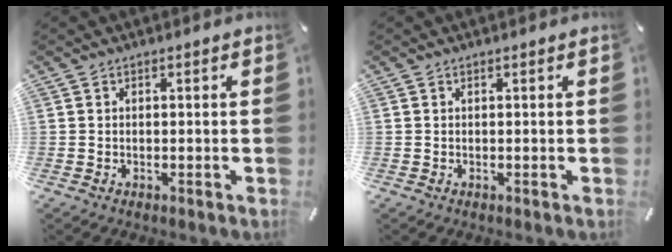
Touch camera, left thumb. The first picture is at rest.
{"total": 0.0}